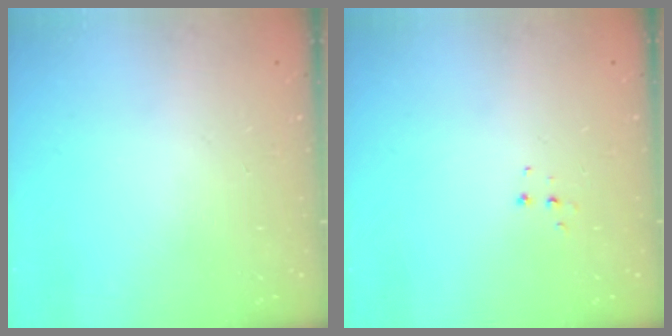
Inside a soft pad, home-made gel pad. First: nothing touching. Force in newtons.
{"total": 4.5, "press": 4.5, "slide": 0.4}